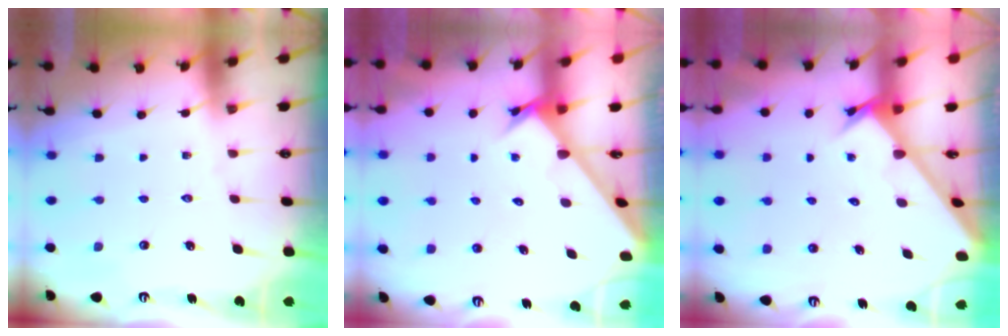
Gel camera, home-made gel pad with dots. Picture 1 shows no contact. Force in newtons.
{"total": 2.7, "press": 2.7, "slide": 0.2}
{"total": 2.6, "press": 2.6, "slide": 0.3}